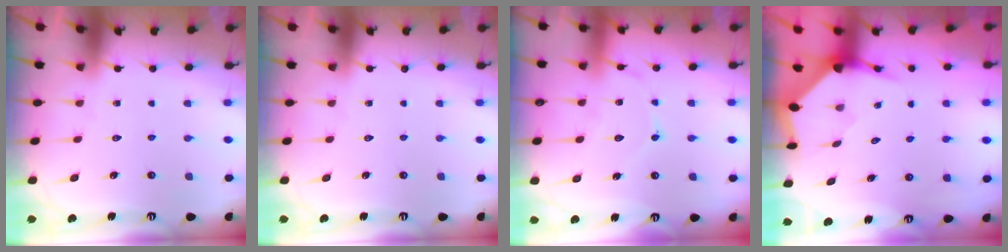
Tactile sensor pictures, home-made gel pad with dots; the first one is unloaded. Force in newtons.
{"total": 0.0}
{"total": 10.0, "press": 10.0, "slide": 0.9}
{"total": 3.7, "press": 3.6, "slide": 0.4}